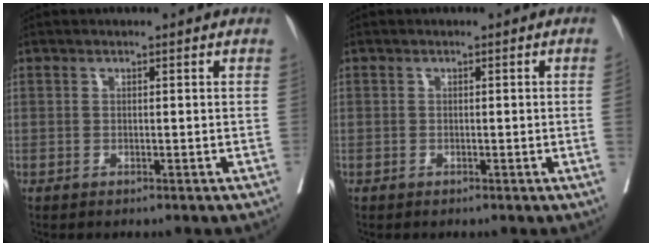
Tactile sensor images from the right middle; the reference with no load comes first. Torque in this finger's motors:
{"motor_torque": [1.04, -1.10, -0.22, -0.21]}